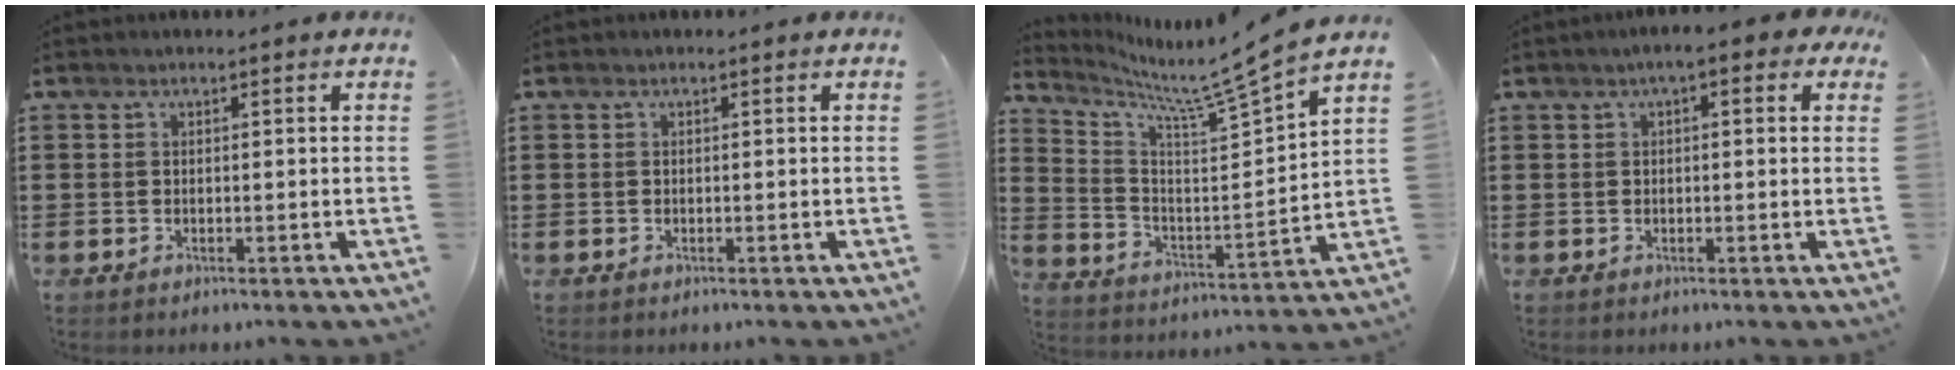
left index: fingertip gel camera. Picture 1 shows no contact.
{"total": 0.0}
{"total": 7.7, "force": [6.7, -0.1, 3.8], "torque": [-0.098, -0.061, 0.099]}
{"total": 2.6, "force": [0.7, 0.8, 2.3], "torque": [-0.045, 0.008, 0.009]}